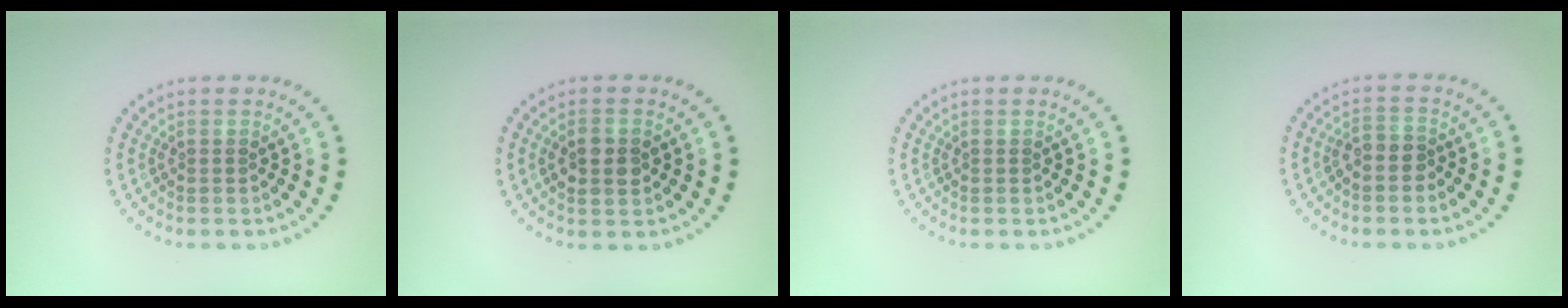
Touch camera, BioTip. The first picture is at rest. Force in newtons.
{"total": 2.5, "press": 2.5, "slide": 0.2}
{"total": 0.0}
{"total": 2.0, "press": 1.7, "slide": 1.0}